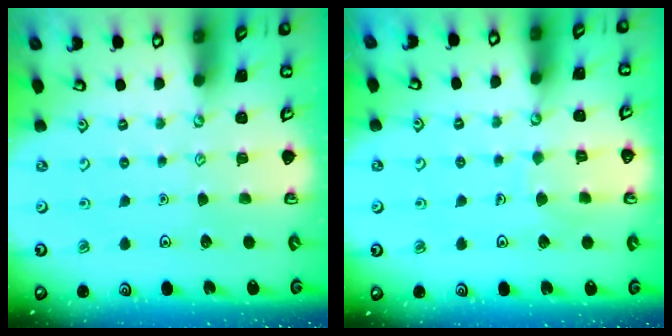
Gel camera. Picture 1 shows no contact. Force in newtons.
{"total": 5.1, "press": 5.1, "slide": 0.3}